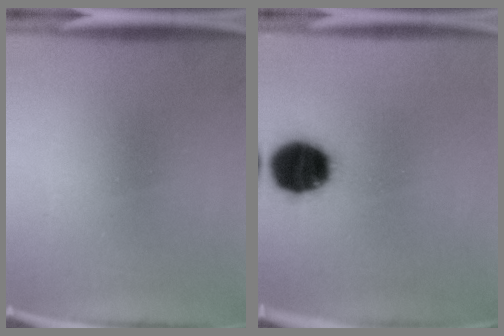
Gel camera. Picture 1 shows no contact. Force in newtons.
{"total": 14.1}